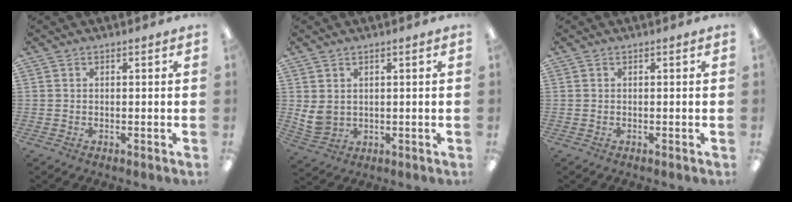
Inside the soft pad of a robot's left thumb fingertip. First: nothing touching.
{"total": 4.8, "force": [1.9, 3.8, 2.3], "torque": [-0.045, -0.007, 0.039]}
{"total": 0.0}